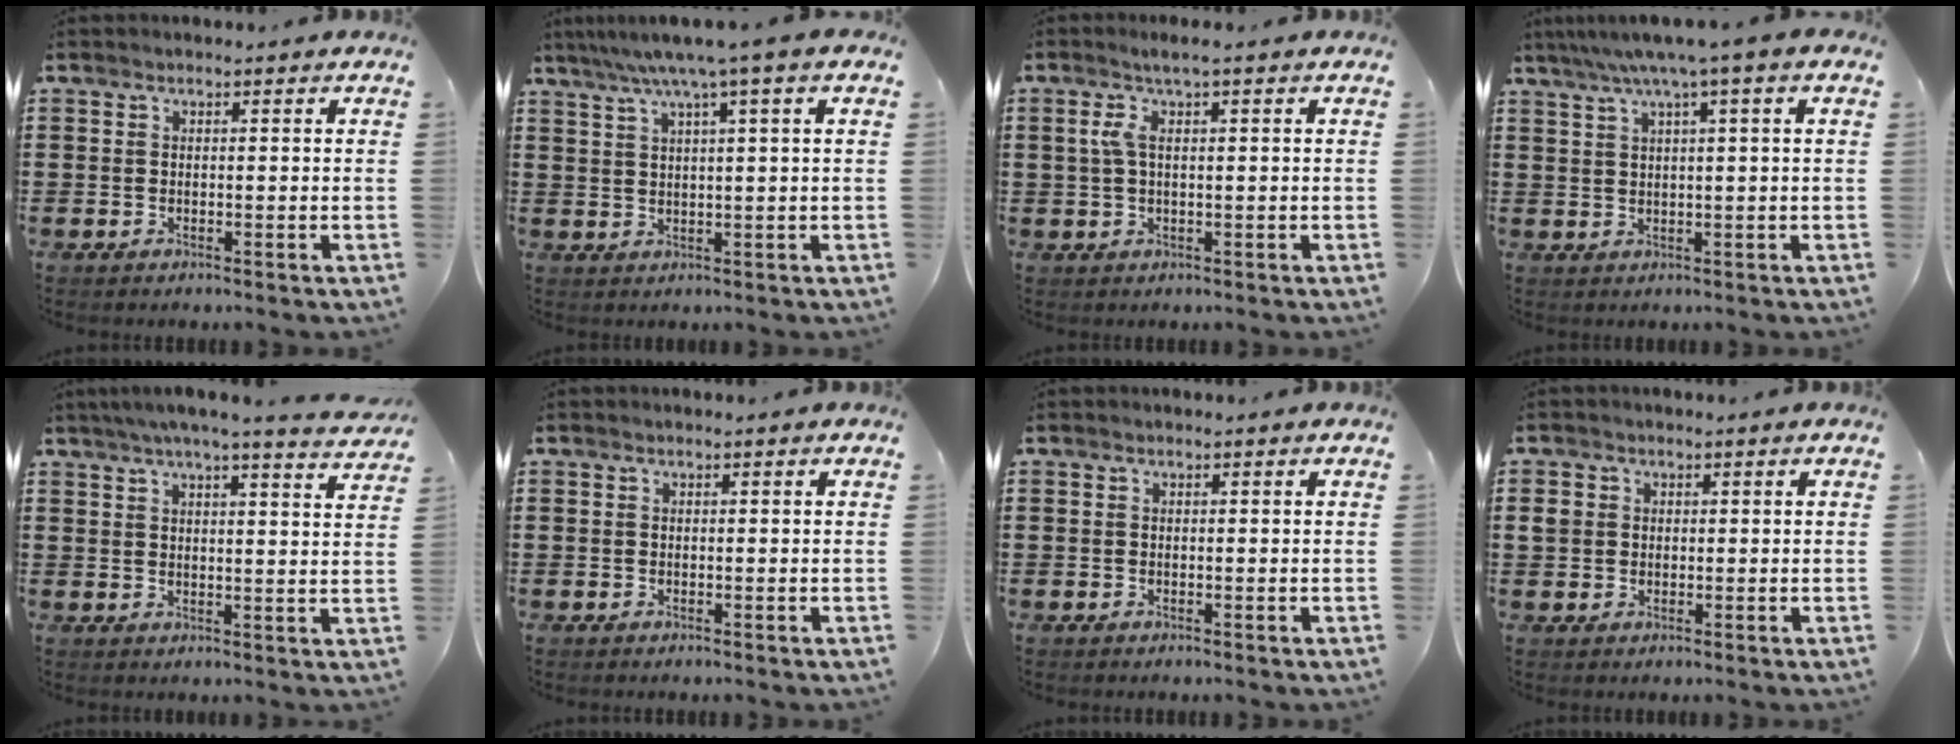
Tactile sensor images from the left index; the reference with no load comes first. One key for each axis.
{"total": 5.3, "fx": 2.9, "fy": -0.6, "fz": 4.4, "tx": -0.093, "ty": -0.006, "tz": 0.045}
{"total": 3.4, "fx": 0.5, "fy": 0.7, "fz": 3.3, "tx": -0.077, "ty": -0.001, "tz": 0.002}
{"total": 4.5, "fx": 2.2, "fy": -0.6, "fz": 3.8, "tx": -0.079, "ty": -0.003, "tz": 0.034}
{"total": 4.6, "fx": 4.1, "fy": -0.5, "fz": 2.1, "tx": -0.056, "ty": -0.016, "tz": 0.070}
{"total": 0.0}
{"total": 0.0}
{"total": 1.9, "fx": 0.4, "fy": 1.7, "fz": 0.7, "tx": -0.020, "ty": 0.009, "tz": 0.006}